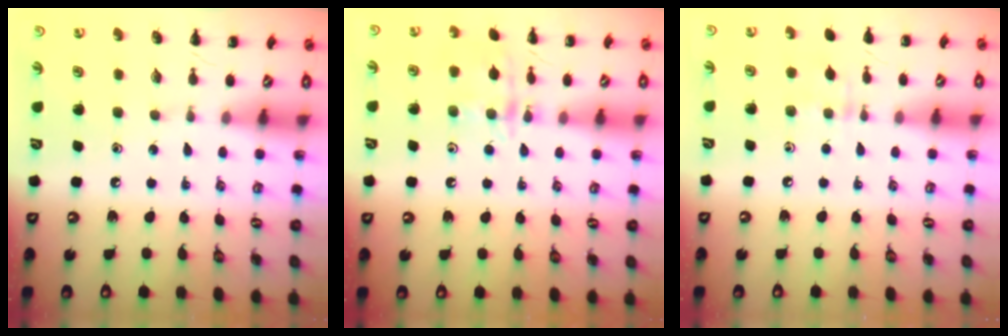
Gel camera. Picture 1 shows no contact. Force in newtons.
{"total": 12.0, "press": 12.0, "slide": 0.6}
{"total": 5.8, "press": 5.4, "slide": 1.9}